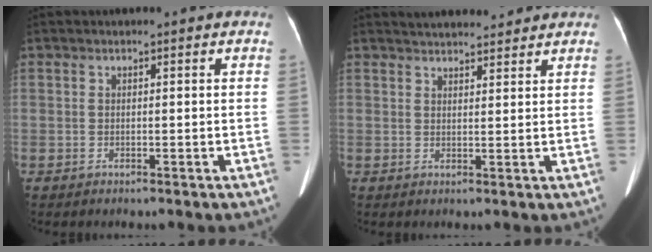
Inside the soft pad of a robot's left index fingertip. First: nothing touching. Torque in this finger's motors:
{"motor_torque": [0.01, -0.14, -0.02, -0.04]}